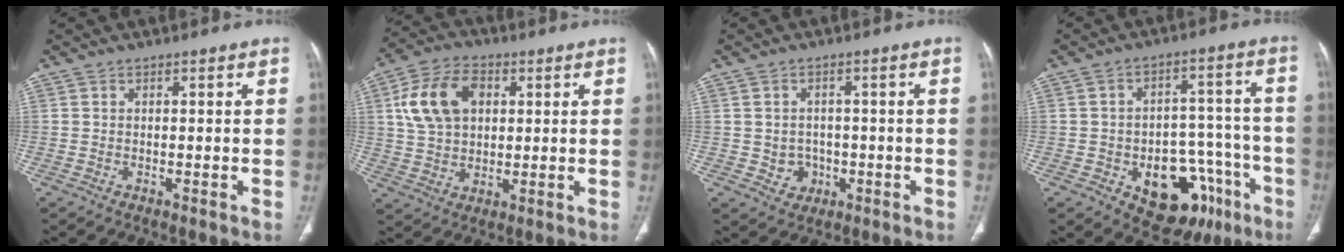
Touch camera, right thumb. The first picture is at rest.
{"total": 13.1, "force": [3.5, 8.9, 8.9], "torque": [-0.153, 0.009, 0.063]}
{"total": 4.2, "force": [-0.9, 3.8, 1.6], "torque": [-0.002, 0.006, -0.005]}
{"total": 17.4, "force": [-8.0, 10.7, 11.2], "torque": [-0.102, 0.059, -0.099]}